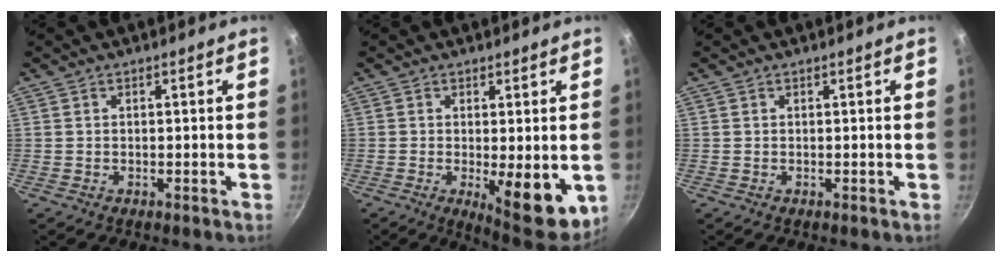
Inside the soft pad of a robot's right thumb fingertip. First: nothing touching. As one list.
[{"total": 10.9, "force": [-2.3, 3.5, 10.0], "torque": [-0.130, -0.025, -0.023]}, {"total": 0.0}]